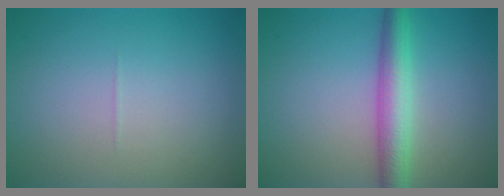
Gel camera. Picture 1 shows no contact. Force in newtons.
{"total": 4.3, "press": 4.3, "slide": 0.0}